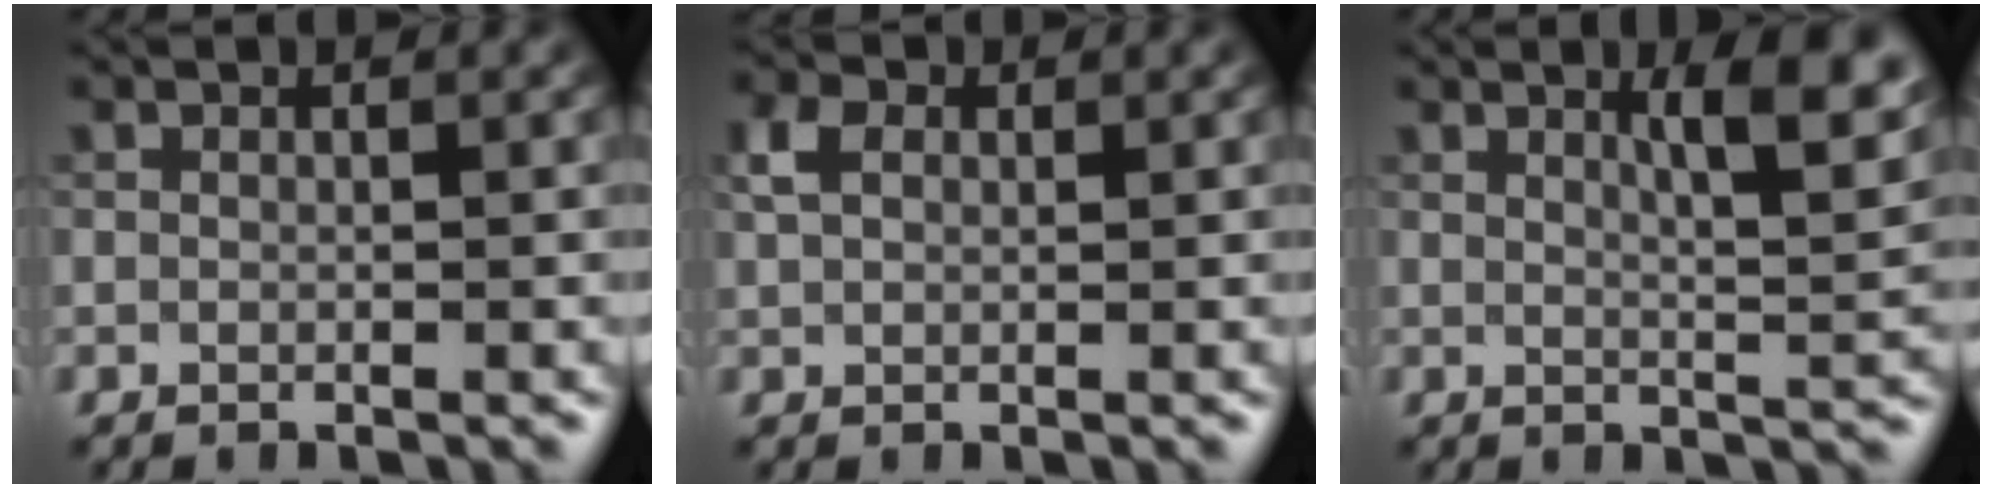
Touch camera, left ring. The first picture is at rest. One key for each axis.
{"total": 2.3, "fx": 0.9, "fy": 1.6, "fz": 1.3, "tx": -0.032, "ty": 0.008, "tz": 0.014}
{"total": 5.7, "fx": 2.7, "fy": 1.5, "fz": 4.9, "tx": -0.059, "ty": 0.000, "tz": 0.039}